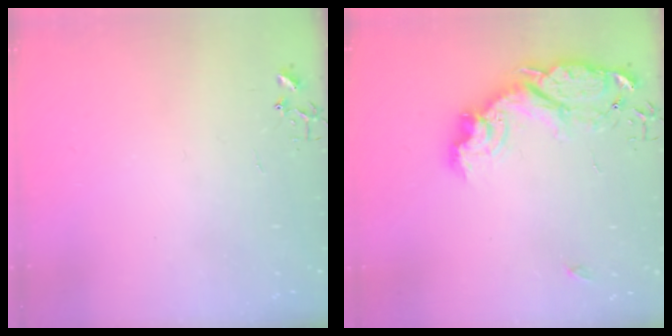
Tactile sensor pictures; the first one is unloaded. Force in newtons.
{"total": 18.0, "press": 18.0, "slide": 1.3}